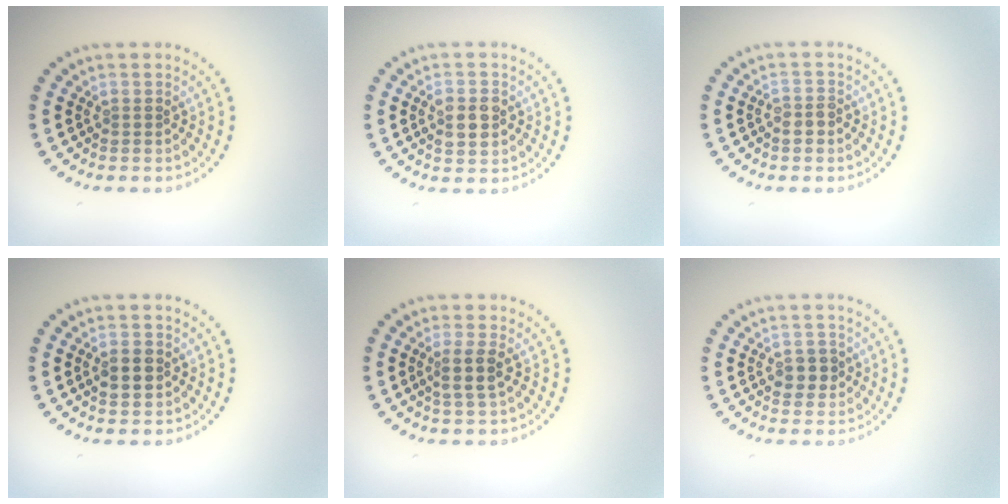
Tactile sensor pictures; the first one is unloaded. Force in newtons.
{"total": 2.9, "press": 2.9, "slide": 0.2}
{"total": 1.6, "press": 1.4, "slide": 0.8}
{"total": 2.4, "press": 2.4, "slide": 0.1}
{"total": 2.2, "press": 1.9, "slide": 1.1}
{"total": 2.2, "press": 2.2, "slide": 0.4}